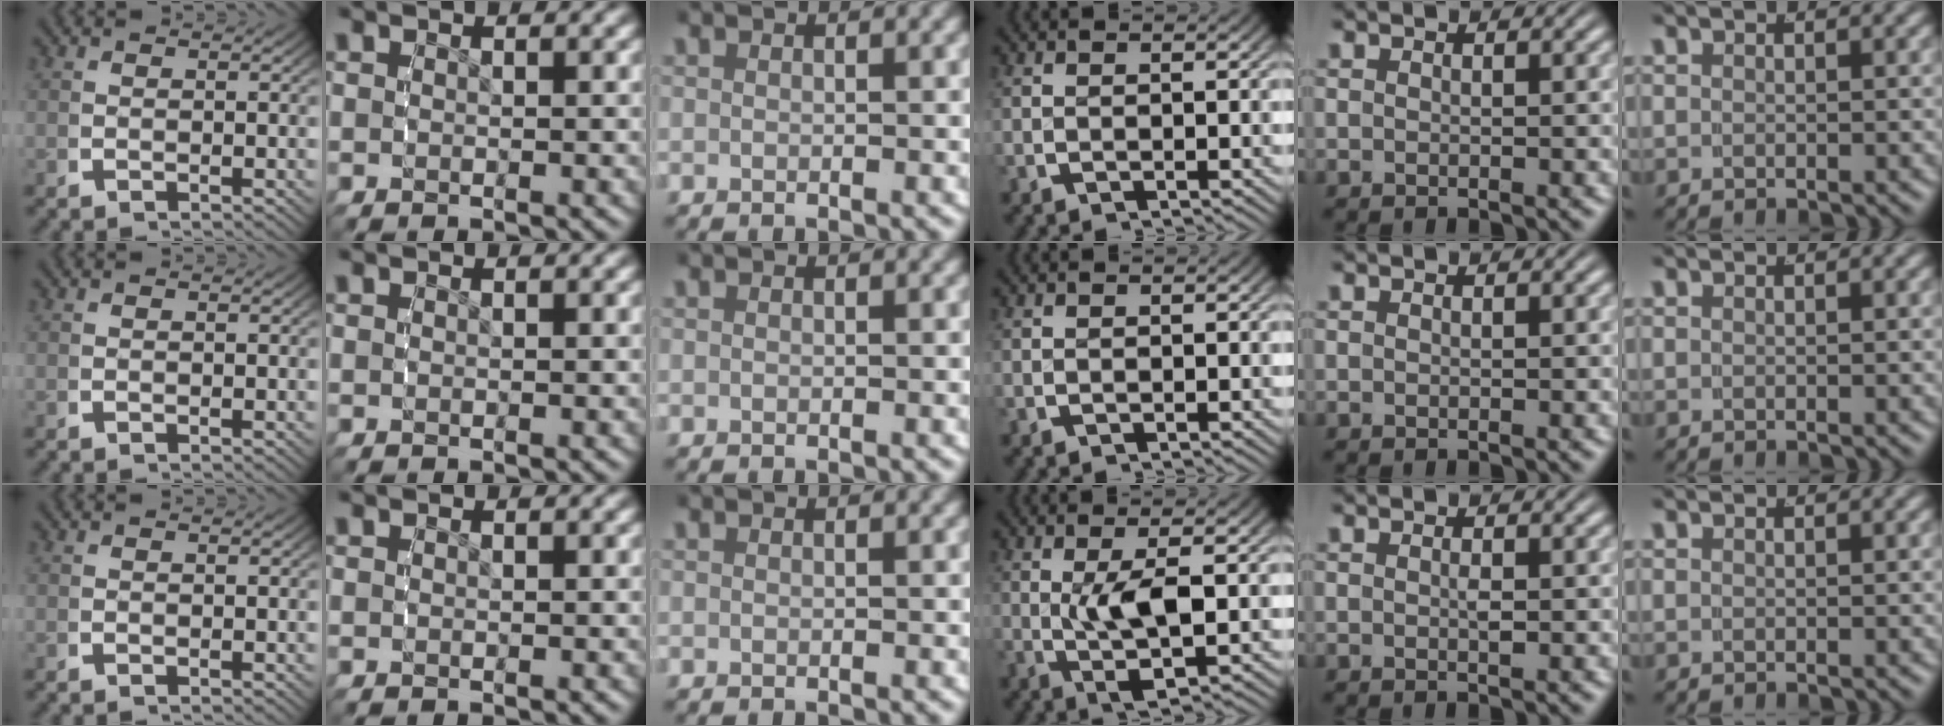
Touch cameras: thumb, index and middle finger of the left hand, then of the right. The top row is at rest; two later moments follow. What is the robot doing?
{"motion": "grasp_and_lifting", "object": "camera"}